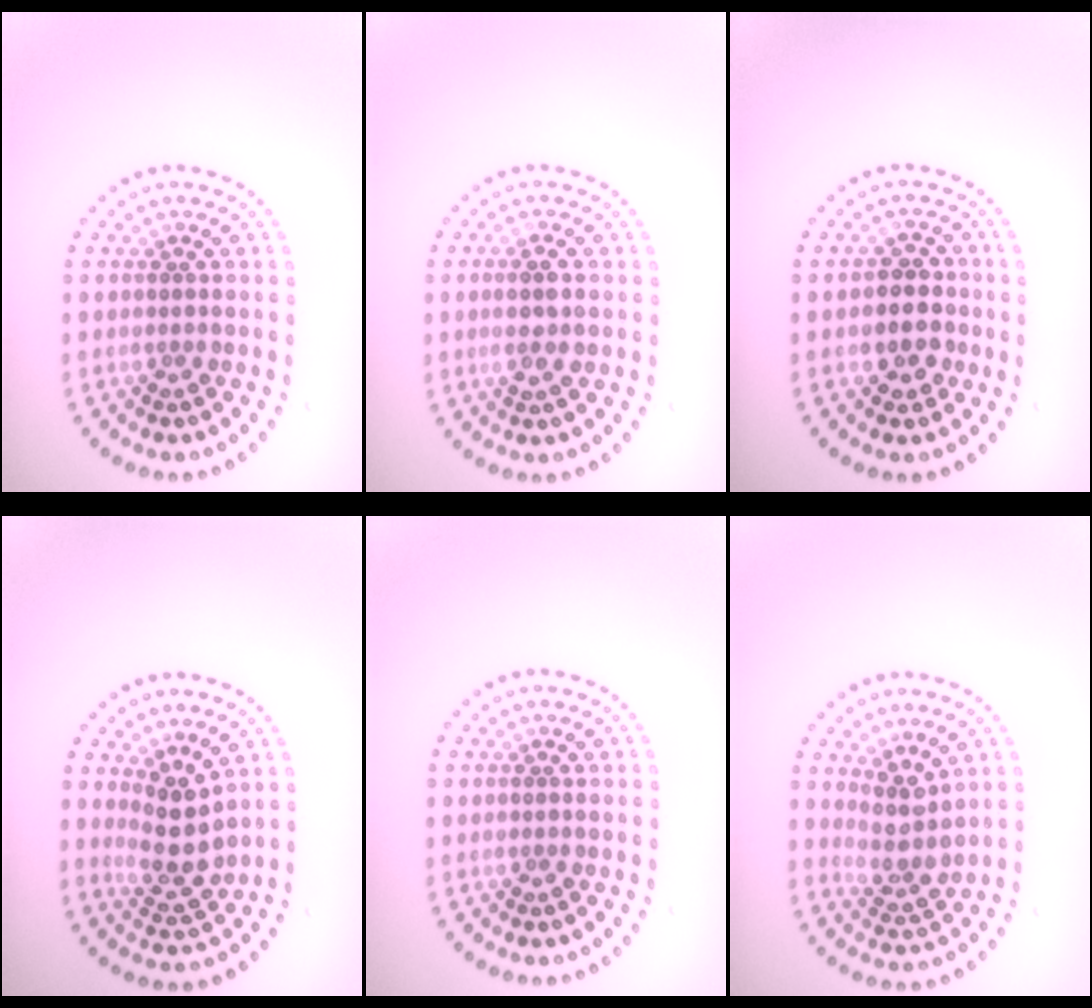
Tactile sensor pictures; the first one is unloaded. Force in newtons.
{"total": 2.3, "press": 2.1, "slide": 0.8}
{"total": 3.0, "press": 2.8, "slide": 0.9}
{"total": 3.2, "press": 2.8, "slide": 1.5}
{"total": 0.0}
{"total": 3.2, "press": 2.4, "slide": 2.0}